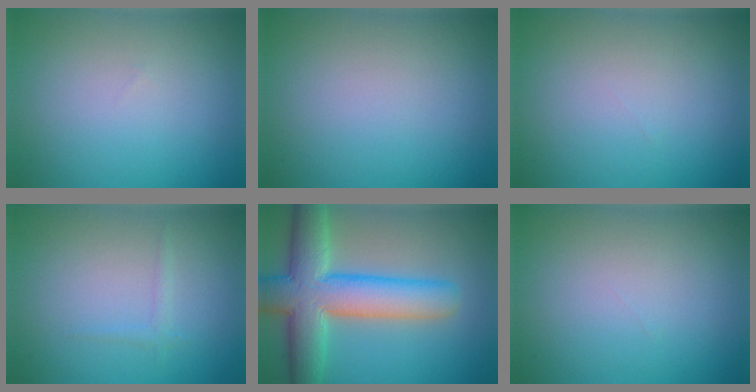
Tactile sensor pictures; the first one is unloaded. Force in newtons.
{"total": 0.0}
{"total": 0.0}
{"total": 0.8, "press": 0.8, "slide": 0.1}
{"total": 10.0, "press": 10.0, "slide": 0.5}
{"total": 0.0}